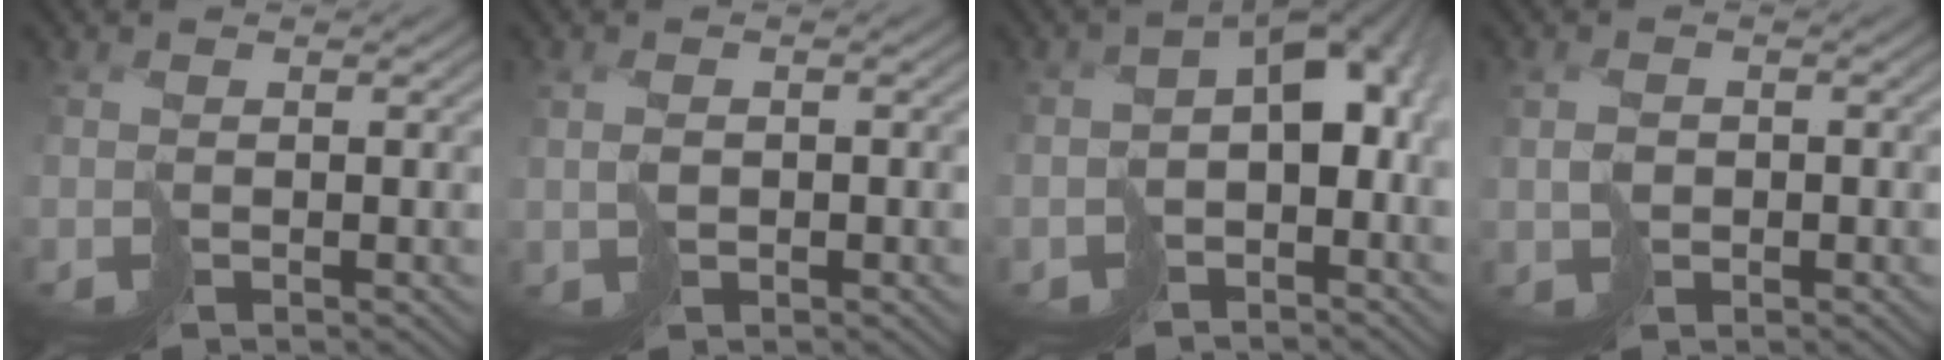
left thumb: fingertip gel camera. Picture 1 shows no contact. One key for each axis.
{"total": 2.2, "fx": 0.5, "fy": 1.5, "fz": 1.5, "tx": -0.036, "ty": 0.000, "tz": 0.013}
{"total": 8.3, "fx": -1.6, "fy": 5.0, "fz": 6.4, "tx": -0.093, "ty": -0.011, "tz": -0.020}
{"total": 2.3, "fx": 0.4, "fy": 1.9, "fz": 1.3, "tx": -0.031, "ty": 0.001, "tz": 0.011}